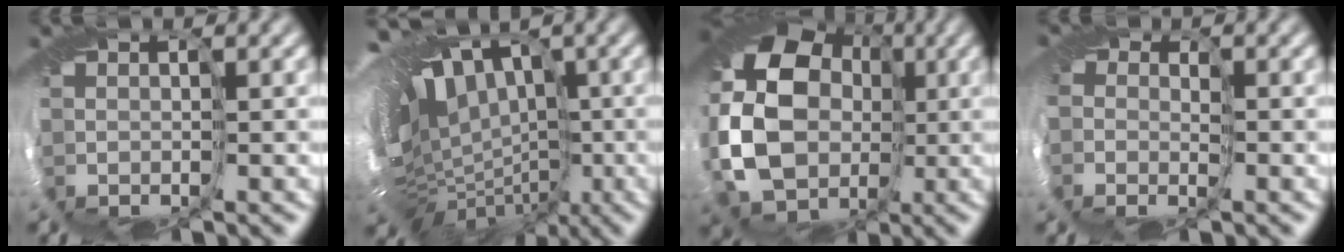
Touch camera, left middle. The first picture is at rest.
{"total": 15.4, "force": [-0.7, 9.0, 12.4], "torque": [-0.161, -0.011, -0.003]}
{"total": 15.3, "force": [-1.8, 11.9, 9.4], "torque": [-0.178, -0.013, -0.056]}
{"total": 1.3, "force": [-1.1, 0.6, -0.3], "torque": [0.017, -0.021, -0.026]}